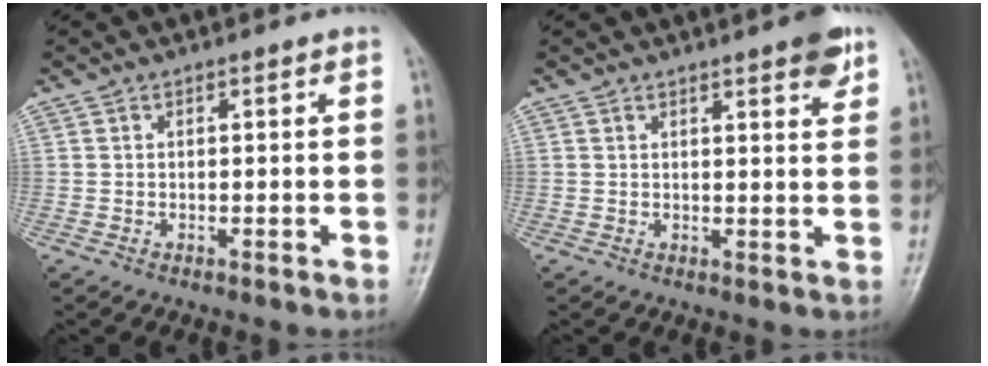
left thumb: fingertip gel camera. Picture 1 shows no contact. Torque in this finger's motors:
{"motor_torque": [0.64, 0.28, 0.25, -0.36, 0.00]}